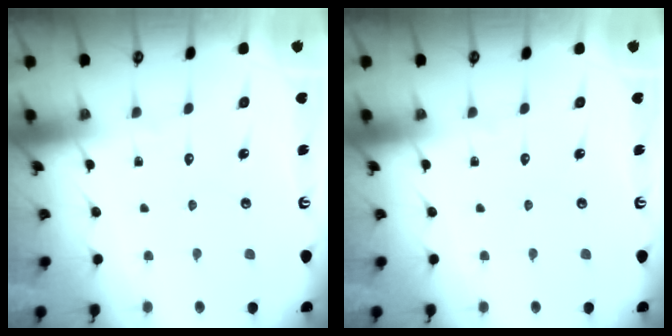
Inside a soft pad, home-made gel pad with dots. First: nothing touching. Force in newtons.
{"total": 0.0}